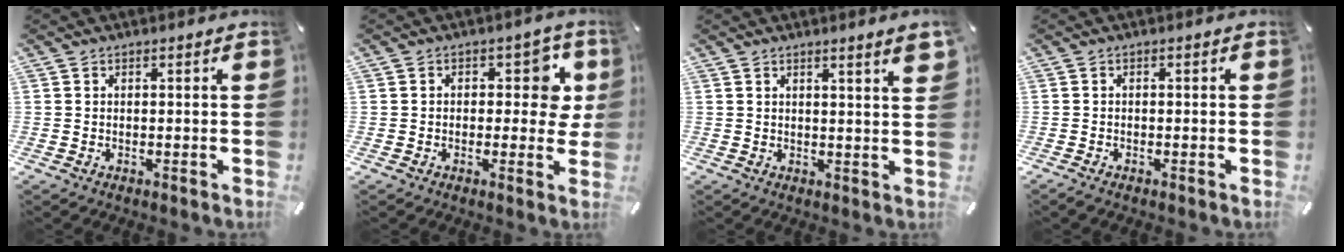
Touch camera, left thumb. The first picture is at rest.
{"total": 7.9, "force": [1.7, 4.9, 5.9], "torque": [-0.062, -0.002, 0.022]}
{"total": 3.5, "force": [2.2, 0.0, 2.8], "torque": [-0.048, -0.011, 0.036]}
{"total": 1.1, "force": [-0.7, 0.3, 0.8], "torque": [-0.015, 0.001, -0.014]}